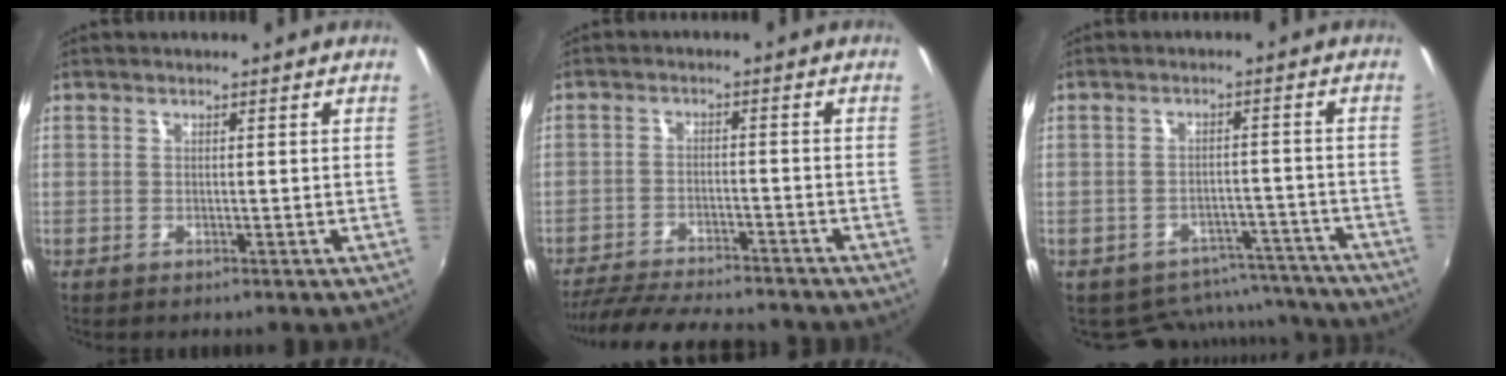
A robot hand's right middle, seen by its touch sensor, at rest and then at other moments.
{"total": 16.0, "force": [-14.1, 3.2, 6.8], "torque": [-0.144, -0.021, -0.217]}
{"total": 12.9, "force": [-11.1, 6.1, 2.6], "torque": [-0.055, 0.026, -0.125]}